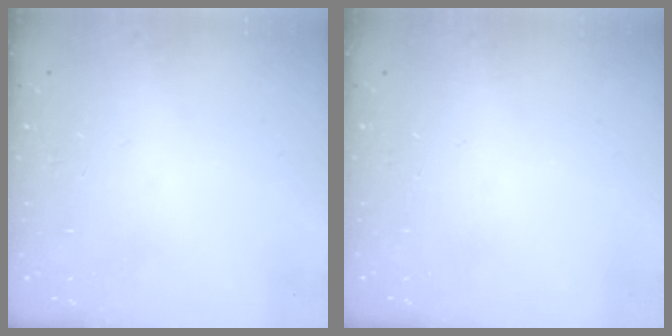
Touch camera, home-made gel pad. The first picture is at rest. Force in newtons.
{"total": 0.0}